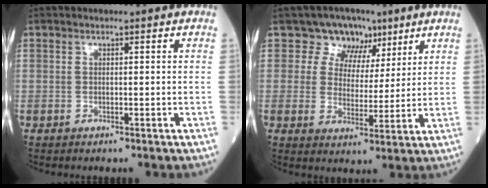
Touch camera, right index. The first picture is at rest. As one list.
[{"total": 7.0, "force": [4.3, 5.4, 1.2], "torque": [-0.001, 0.012, 0.065]}]